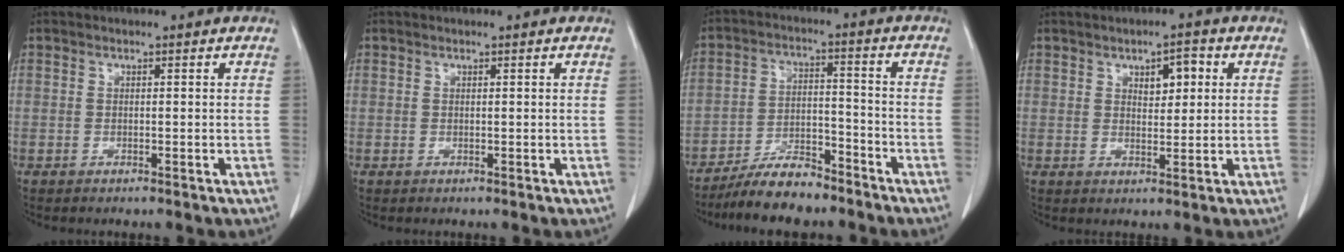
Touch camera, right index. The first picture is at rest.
{"total": 0.0}
{"total": 8.5, "force": [-7.4, 2.2, 3.7], "torque": [-0.063, -0.002, -0.132]}
{"total": 4.0, "force": [1.5, 1.8, 3.2], "torque": [-0.046, 0.005, 0.023]}